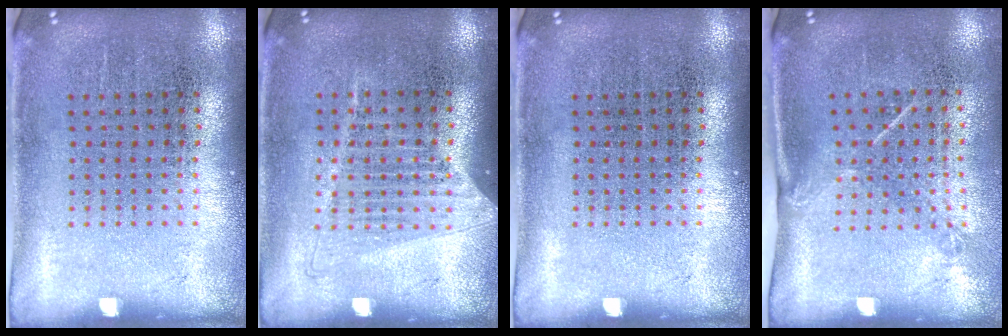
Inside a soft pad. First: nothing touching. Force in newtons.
{"total": 1.0, "press": 0.9, "slide": 0.5}
{"total": 0.0}
{"total": 1.5, "press": 1.0, "slide": 1.1}